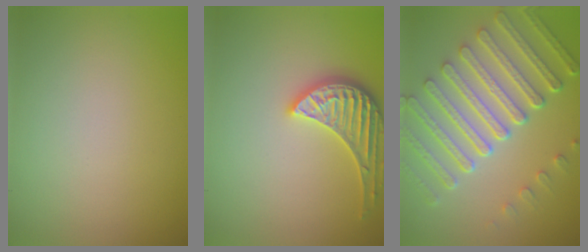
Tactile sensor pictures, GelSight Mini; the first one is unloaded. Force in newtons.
{"total": 3.3, "press": 3.3, "slide": 0.4}
{"total": 7.5, "press": 5.6, "slide": 5.0}